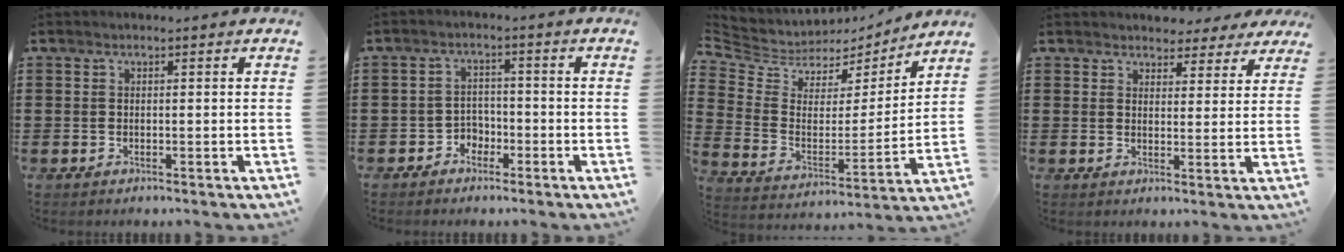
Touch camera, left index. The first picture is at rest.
{"total": 2.7, "force": [-2.0, 1.8, 0.5], "torque": [-0.018, 0.005, -0.045]}
{"total": 5.0, "force": [4.4, 2.4, 0.5], "torque": [-0.047, -0.036, 0.072]}
{"total": 3.8, "force": [3.6, 1.4, 0.2], "torque": [-0.010, -0.006, 0.066]}